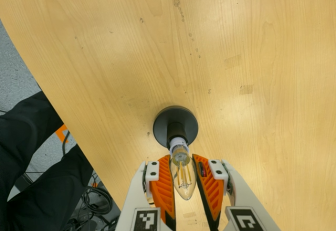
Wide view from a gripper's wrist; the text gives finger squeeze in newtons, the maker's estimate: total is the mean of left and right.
{"total": 12.8, "left": 11.8, "right": 13.8}